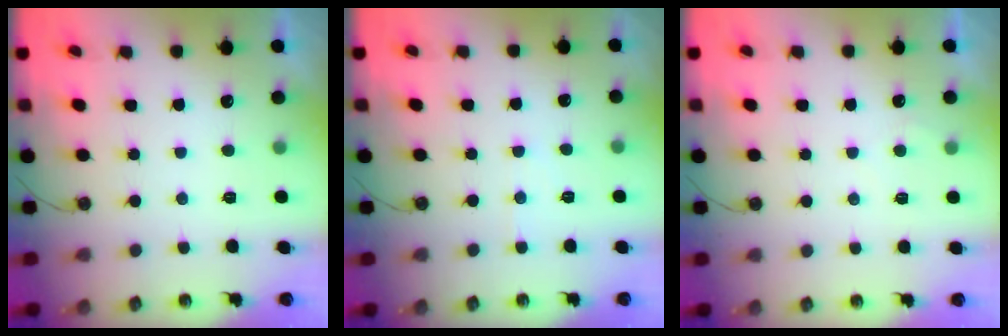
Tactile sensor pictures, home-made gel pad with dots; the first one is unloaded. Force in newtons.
{"total": 4.0, "press": 3.9, "slide": 0.6}
{"total": 2.2, "press": 2.2, "slide": 0.3}